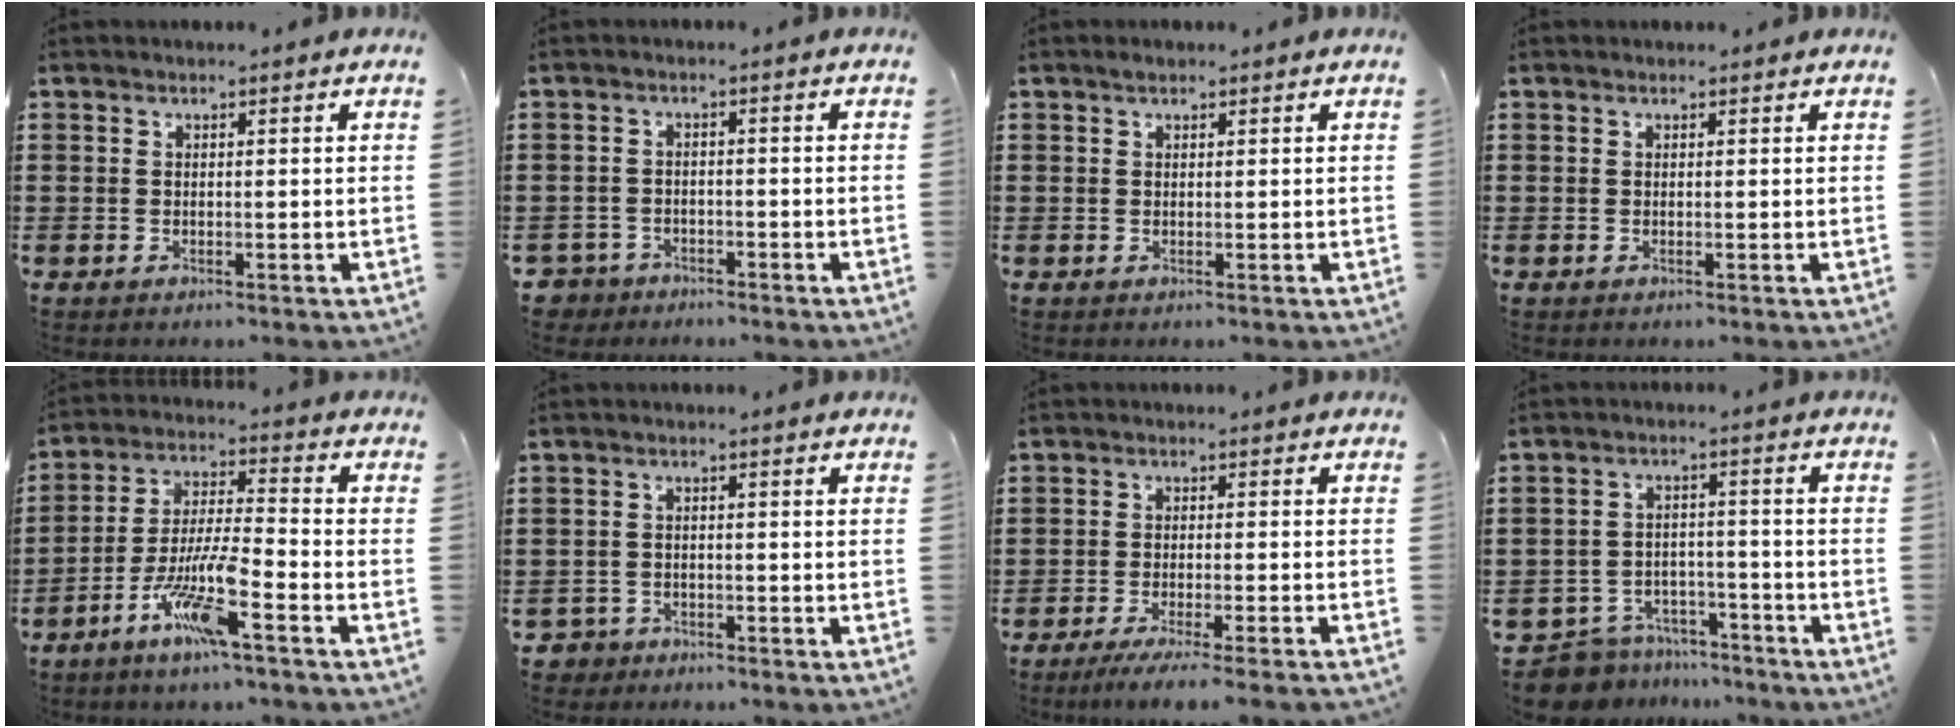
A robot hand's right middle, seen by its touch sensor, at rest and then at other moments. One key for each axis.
{"total": 2.8, "fx": -2.6, "fy": 1.1, "fz": -0.1, "tx": -0.019, "ty": -0.008, "tz": -0.064}
{"total": 0.5, "fx": 0.4, "fy": 0.3, "fz": 0.2, "tx": -0.005, "ty": 0.001, "tz": 0.007}
{"total": 0.0}
{"total": 10.0, "fx": -5.8, "fy": 1.3, "fz": 8.0, "tx": -0.168, "ty": -0.004, "tz": -0.112}
{"total": 2.4, "fx": -2.2, "fy": 1.0, "fz": -0.1, "tx": -0.012, "ty": -0.005, "tz": -0.052}
{"total": 3.5, "fx": -3.0, "fy": -0.3, "fz": 1.7, "tx": -0.026, "ty": -0.007, "tz": -0.056}
{"total": 6.5, "fx": -6.4, "fy": 1.2, "fz": 0.2, "tx": -0.022, "ty": 0.009, "tz": -0.135}